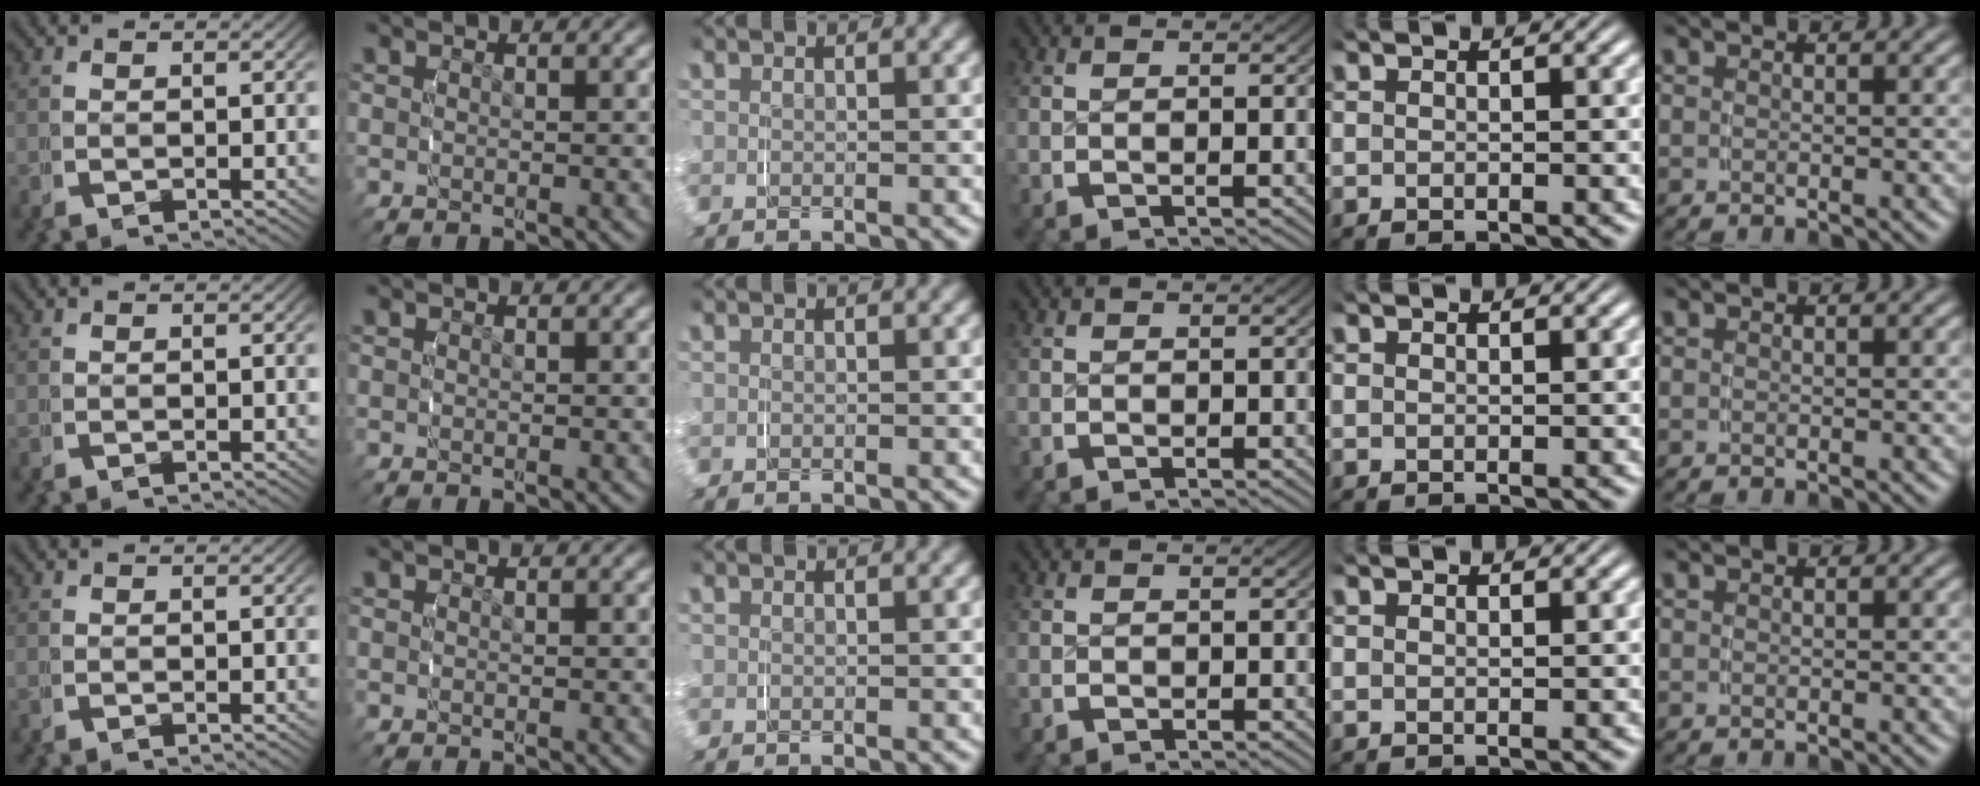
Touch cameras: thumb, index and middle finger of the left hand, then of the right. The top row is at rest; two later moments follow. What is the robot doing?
{"motion": "grasp_and_lifting", "object": "fork"}